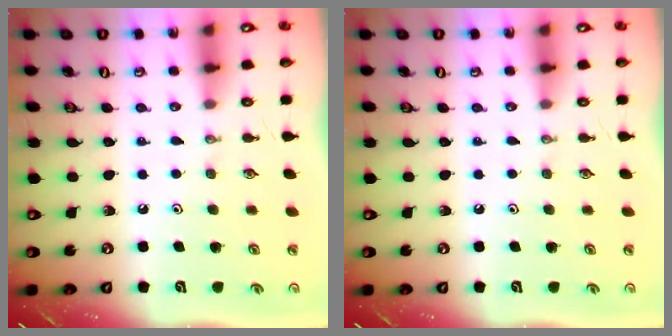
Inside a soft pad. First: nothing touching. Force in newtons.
{"total": 0.0}